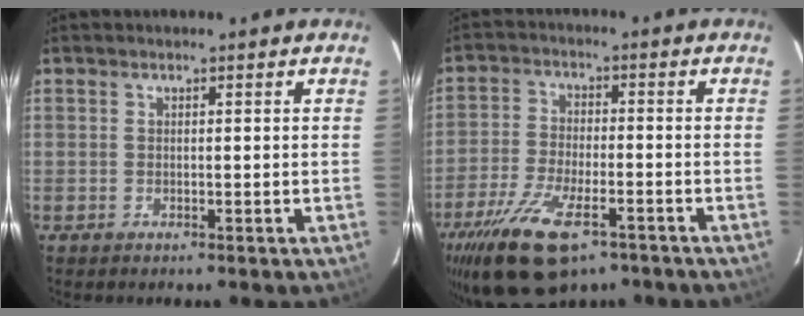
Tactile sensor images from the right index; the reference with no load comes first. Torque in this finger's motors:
{"motor_torque": [1.43, -0.71, 0.84, 0.21]}